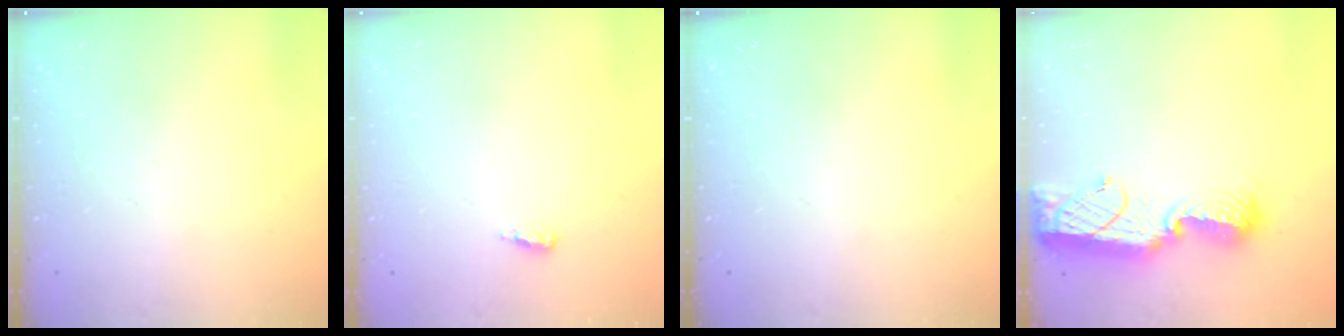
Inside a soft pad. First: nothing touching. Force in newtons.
{"total": 2.7, "press": 2.5, "slide": 1.0}
{"total": 0.0}
{"total": 13.4, "press": 13.3, "slide": 0.6}